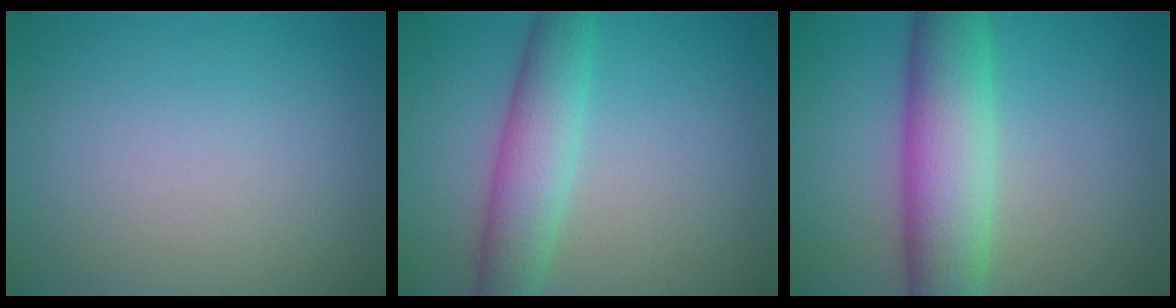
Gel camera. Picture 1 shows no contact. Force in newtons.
{"total": 4.8, "press": 4.8, "slide": 0.2}
{"total": 7.9, "press": 7.9, "slide": 0.2}